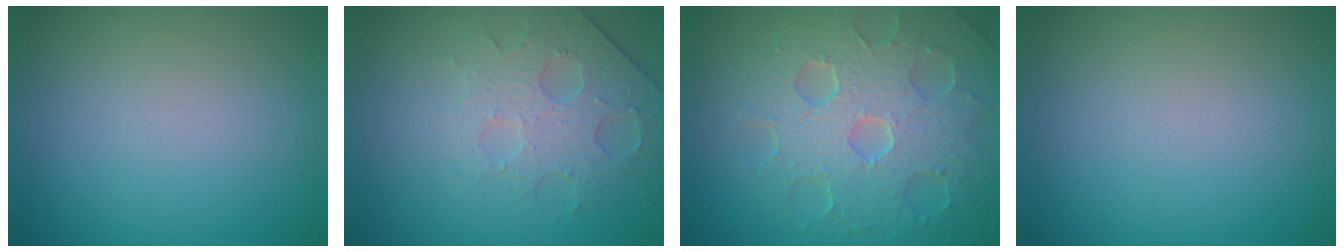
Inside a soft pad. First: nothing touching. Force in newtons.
{"total": 4.9, "press": 3.4, "slide": 3.6}
{"total": 8.8, "press": 6.3, "slide": 6.1}
{"total": 0.0}